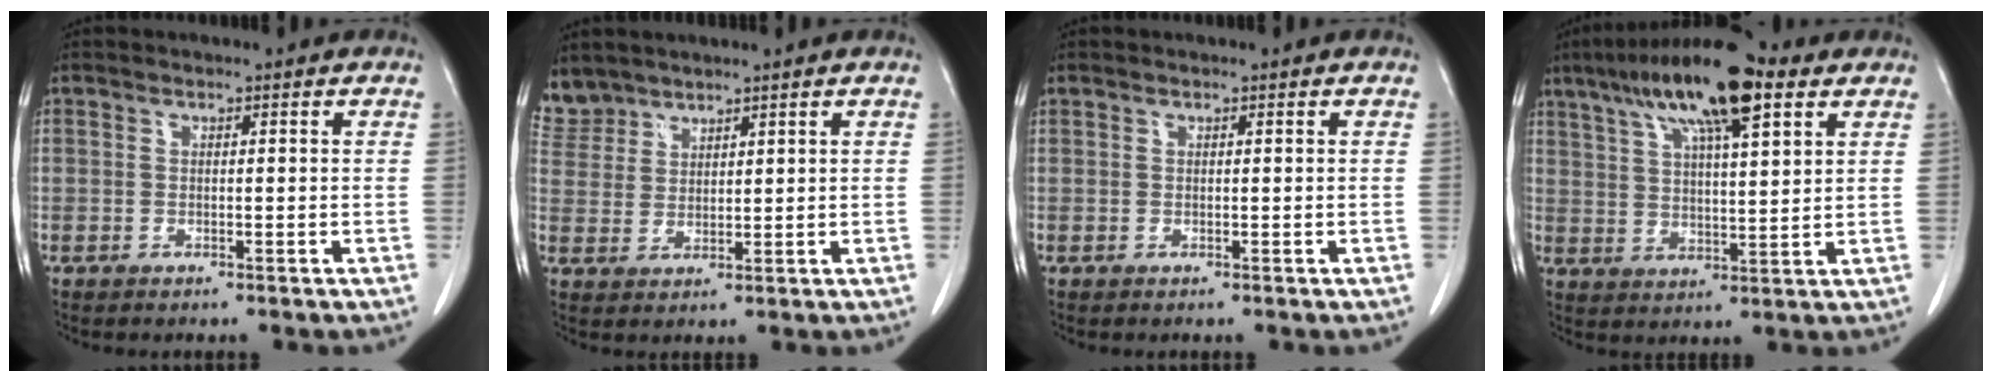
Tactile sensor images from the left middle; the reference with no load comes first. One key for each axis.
{"total": 4.8, "fx": 4.4, "fy": 1.9, "fz": -0.4, "tx": 0.009, "ty": 0.006, "tz": 0.097}
{"total": 0.0}
{"total": 16.3, "fx": 9.6, "fy": 3.3, "fz": 12.7, "tx": -0.233, "ty": 0.032, "tz": 0.162}